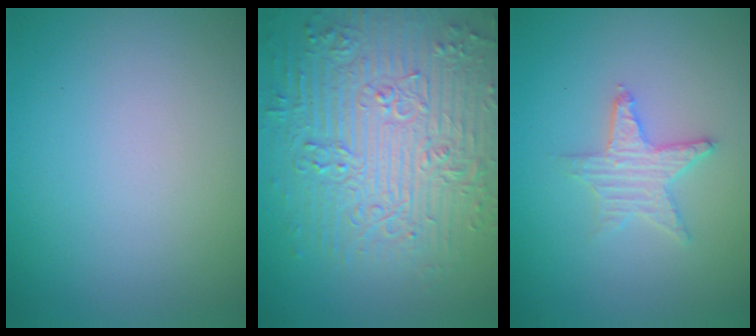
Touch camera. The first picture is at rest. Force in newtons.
{"total": 9.4, "press": 6.8, "slide": 6.5}
{"total": 2.7, "press": 2.6, "slide": 0.5}